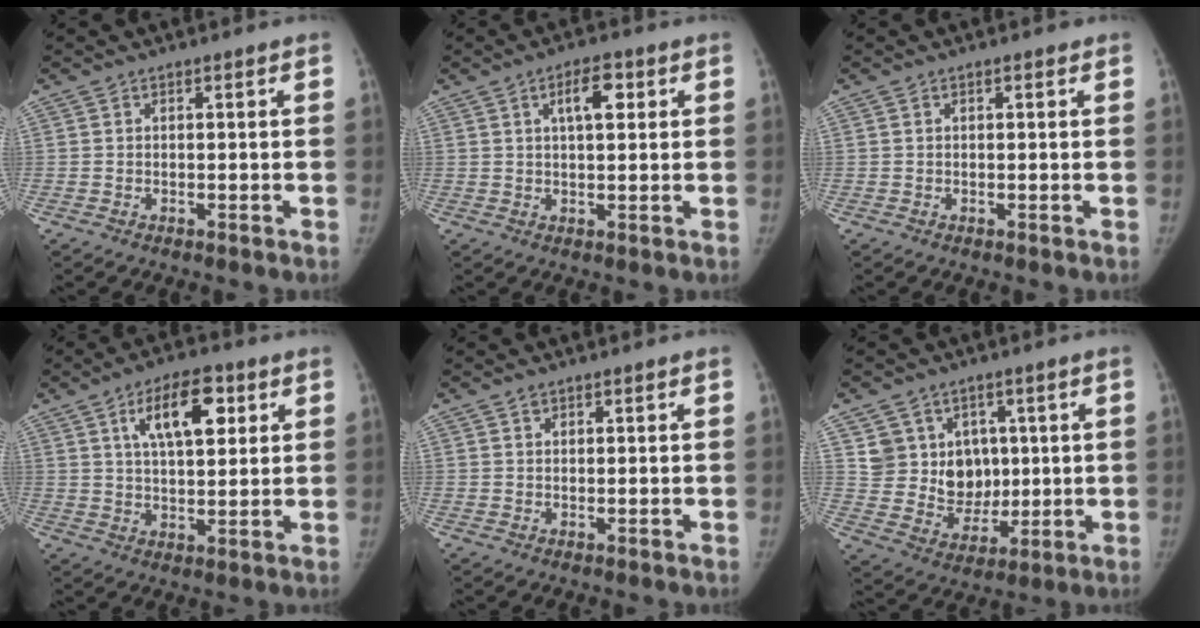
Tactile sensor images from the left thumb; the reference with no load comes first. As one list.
[{"total": 5.6, "force": [2.0, 2.4, 4.7], "torque": [-0.065, 0.000, 0.032]}, {"total": 0.5, "force": [0.3, 0.3, 0.3], "torque": [-0.003, 0.000, 0.001]}, {"total": 11.6, "force": [4.6, 5.3, 9.2], "torque": [-0.126, -0.010, 0.076]}, {"total": 0.8, "force": [0.5, 0.6, 0.2], "torque": [0.001, -0.003, 0.007]}, {"total": 10.8, "force": [3.1, 9.9, 3.1], "torque": [-0.002, -0.007, 0.067]}]